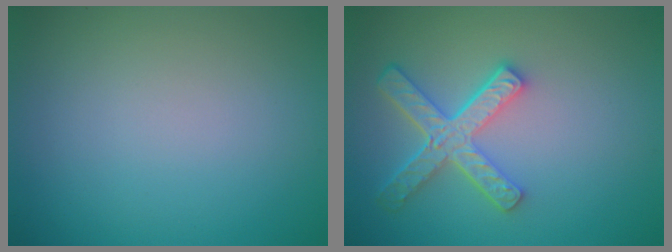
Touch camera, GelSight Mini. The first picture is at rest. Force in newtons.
{"total": 4.9, "press": 3.7, "slide": 3.2}